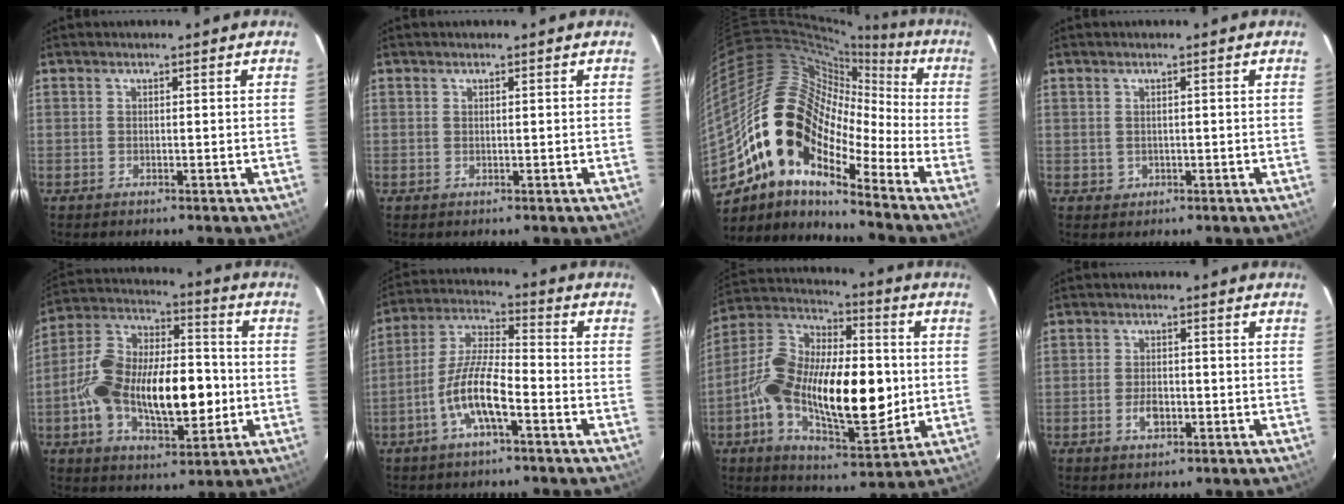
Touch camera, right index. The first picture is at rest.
{"total": 0.0}
{"total": 15.9, "force": [-8.8, 8.6, 10.1], "torque": [-0.158, 0.006, -0.187]}
{"total": 1.3, "force": [0.0, 1.2, 0.2], "torque": [0.000, 0.002, 0.006]}
{"total": 22.2, "force": [-4.1, 11.0, 18.8], "torque": [-0.356, 0.011, -0.065]}
{"total": 10.4, "force": [-4.7, 2.4, 9.0], "torque": [-0.190, 0.004, -0.093]}
{"total": 23.6, "force": [-2.8, 10.7, 20.9], "torque": [-0.381, 0.001, -0.048]}
{"total": 3.7, "force": [-1.3, 2.3, 2.6], "torque": [-0.052, 0.000, -0.020]}